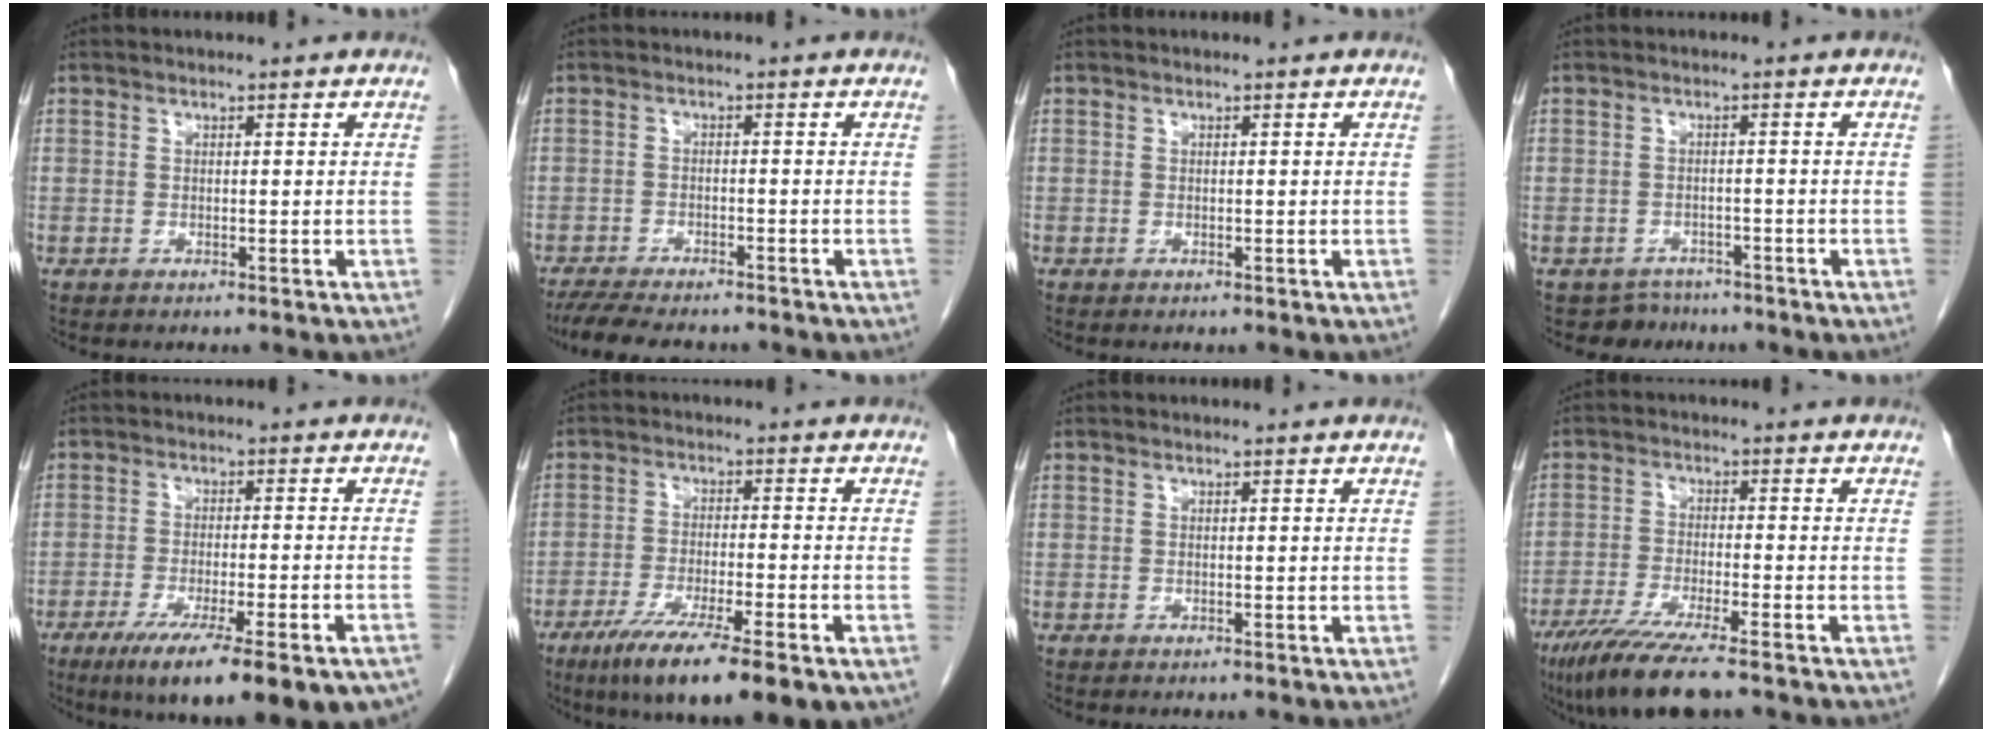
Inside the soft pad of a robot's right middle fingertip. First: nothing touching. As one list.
[{"total": 9.7, "force": [-8.4, 2.4, 4.3], "torque": [-0.069, -0.011, -0.127]}, {"total": 0.0}, {"total": 3.5, "force": [-2.8, 1.9, -0.8], "torque": [0.010, 0.005, -0.044]}, {"total": 18.3, "force": [-12.8, 2.8, 12.7], "torque": [-0.141, -0.031, -0.185]}, {"total": 14.3, "force": [-9.1, 2.0, 10.9], "torque": [-0.155, -0.031, -0.144]}, {"total": 0.0}, {"total": 10.0, "force": [-7.4, 0.5, 6.8], "torque": [-0.118, -0.027, -0.124]}]